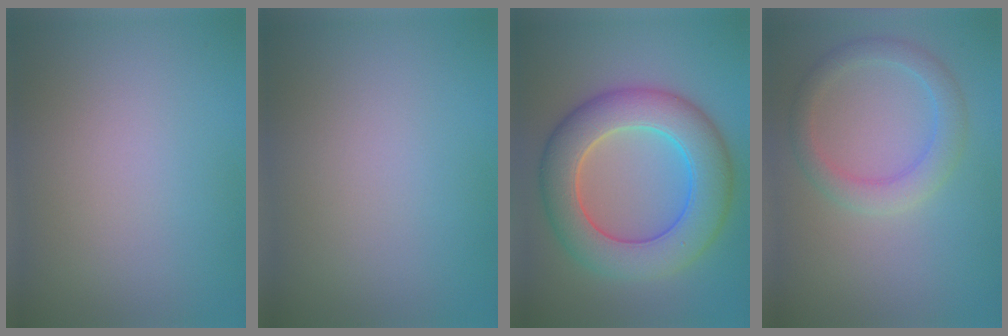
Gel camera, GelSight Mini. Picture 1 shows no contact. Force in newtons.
{"total": 0.0}
{"total": 9.0, "press": 9.0, "slide": 0.5}
{"total": 3.0, "press": 3.0, "slide": 0.2}